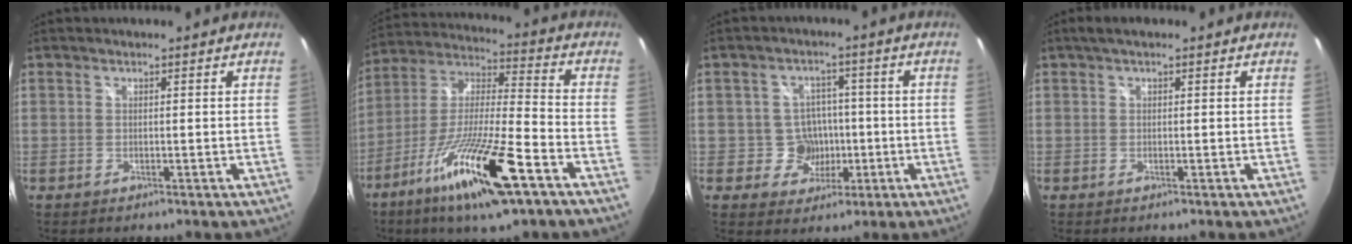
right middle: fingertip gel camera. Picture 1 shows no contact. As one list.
[{"total": 19.9, "force": [-11.2, 2.8, 16.2], "torque": [-0.317, -0.037, -0.208]}, {"total": 6.1, "force": [-1.2, 5.9, 1.0], "torque": [-0.027, 0.017, -0.008]}, {"total": 2.5, "force": [1.2, 0.9, 2.0], "torque": [-0.034, 0.007, 0.013]}]